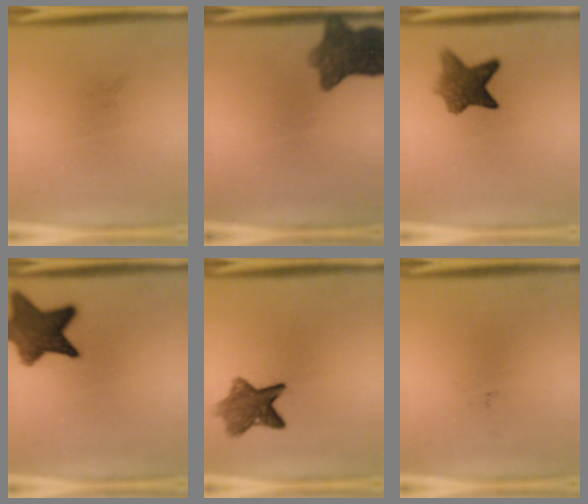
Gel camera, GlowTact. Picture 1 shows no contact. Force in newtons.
{"total": 8.3}
{"total": 7.2}
{"total": 11.6}
{"total": 7.2}
{"total": 0.0}